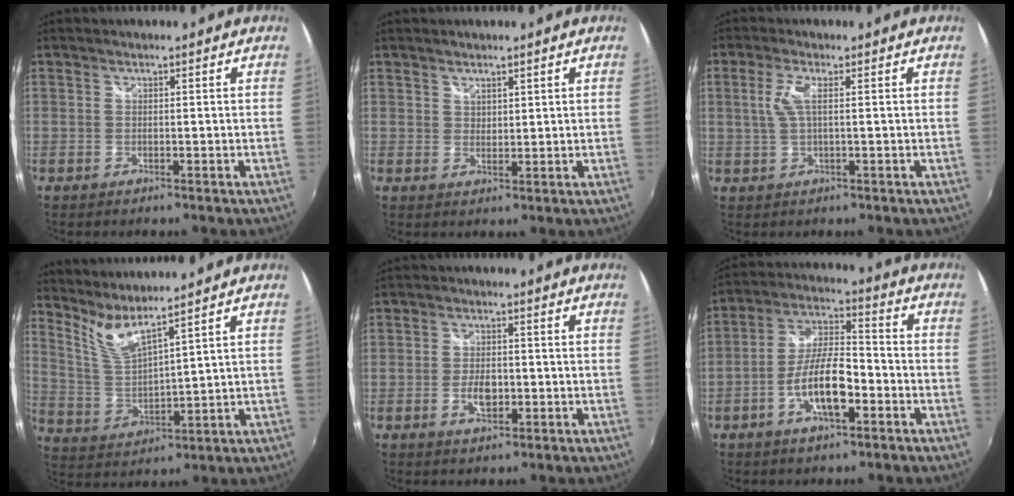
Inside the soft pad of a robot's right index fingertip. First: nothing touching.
{"total": 1.9, "force": [1.6, 1.0, 0.4], "torque": [0.003, 0.002, 0.028]}
{"total": 3.7, "force": [0.5, 0.6, 3.6], "torque": [-0.077, 0.001, 0.015]}
{"total": 6.6, "force": [5.7, -0.6, 3.2], "torque": [-0.067, -0.021, 0.124]}
{"total": 4.4, "force": [-1.2, 2.4, 3.4], "torque": [-0.069, -0.001, -0.021]}
{"total": 10.9, "force": [-4.3, 3.7, 9.4], "torque": [-0.189, 0.004, -0.077]}